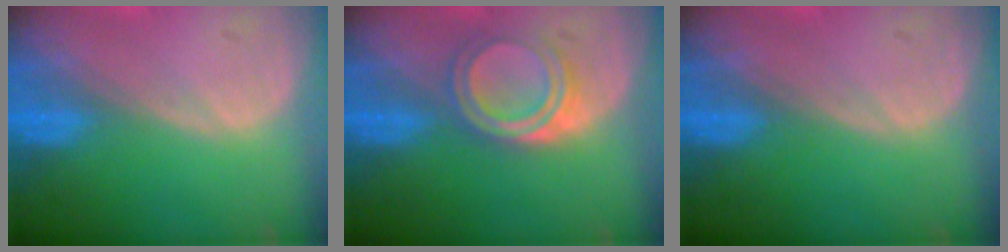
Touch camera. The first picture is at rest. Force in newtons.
{"total": 5.2, "press": 4.4, "slide": 2.7}
{"total": 0.0}